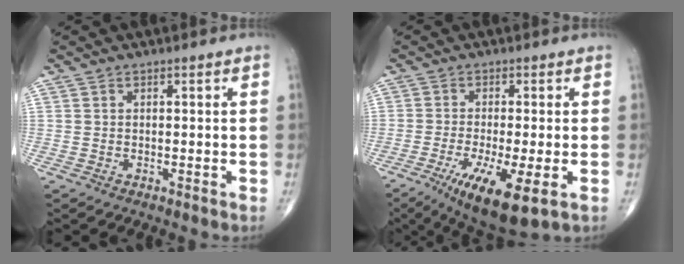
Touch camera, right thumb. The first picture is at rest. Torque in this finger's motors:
{"motor_torque": [0.96, 1.38, 0.13, -0.21, 0.20]}